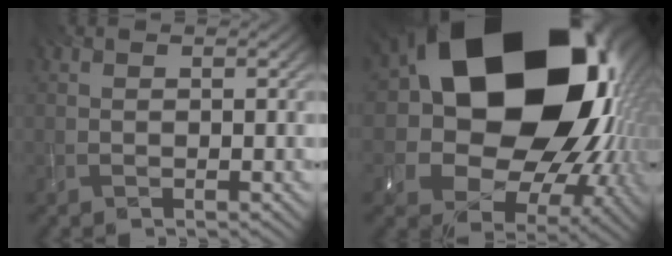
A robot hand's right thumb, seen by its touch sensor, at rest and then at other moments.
{"total": 23.4, "force": [4.9, 17.7, 14.5], "torque": [-0.281, -0.067, 0.131]}